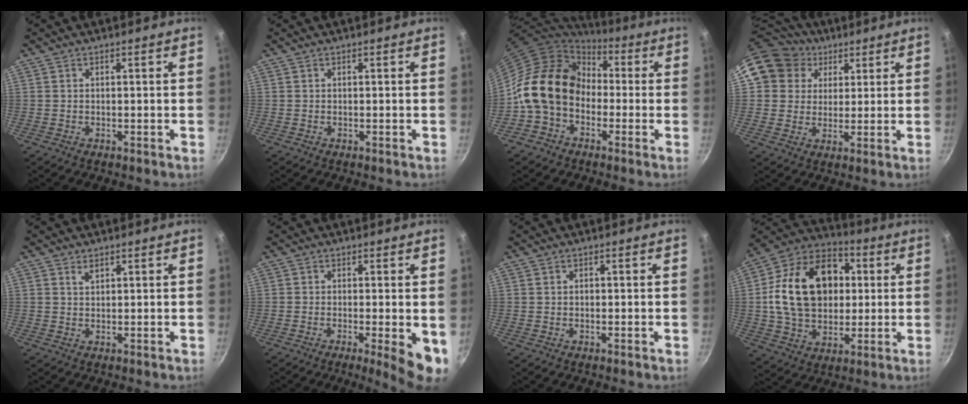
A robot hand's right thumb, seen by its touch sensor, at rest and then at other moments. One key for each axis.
{"total": 0.0}
{"total": 16.1, "fx": -1.5, "fy": 12.8, "fz": 9.7, "tx": -0.136, "ty": 0.047, "tz": -0.043}
{"total": 12.6, "fx": 5.9, "fy": 10.6, "fz": 3.2, "tx": -0.032, "ty": 0.005, "tz": 0.098}
{"total": 1.5, "fx": 0.9, "fy": 0.9, "fz": 0.8, "tx": -0.012, "ty": -0.003, "tz": 0.015}
{"total": 7.8, "fx": -1.9, "fy": 1.6, "fz": 7.4, "tx": -0.091, "ty": -0.004, "tz": -0.023}
{"total": 0.5, "fx": -0.1, "fy": 0.4, "fz": 0.3, "tx": -0.002, "ty": 0.004, "tz": 0.000}
{"total": 22.9, "fx": 2.8, "fy": 16.8, "fz": 15.3, "tx": -0.234, "ty": 0.026, "tz": 0.041}